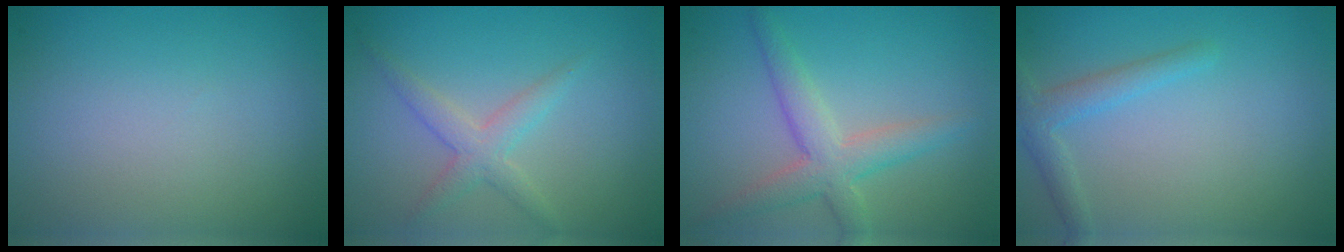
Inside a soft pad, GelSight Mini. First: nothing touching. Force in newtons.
{"total": 2.4, "press": 2.4, "slide": 0.1}
{"total": 3.8, "press": 3.8, "slide": 0.2}
{"total": 2.2, "press": 2.2, "slide": 0.0}